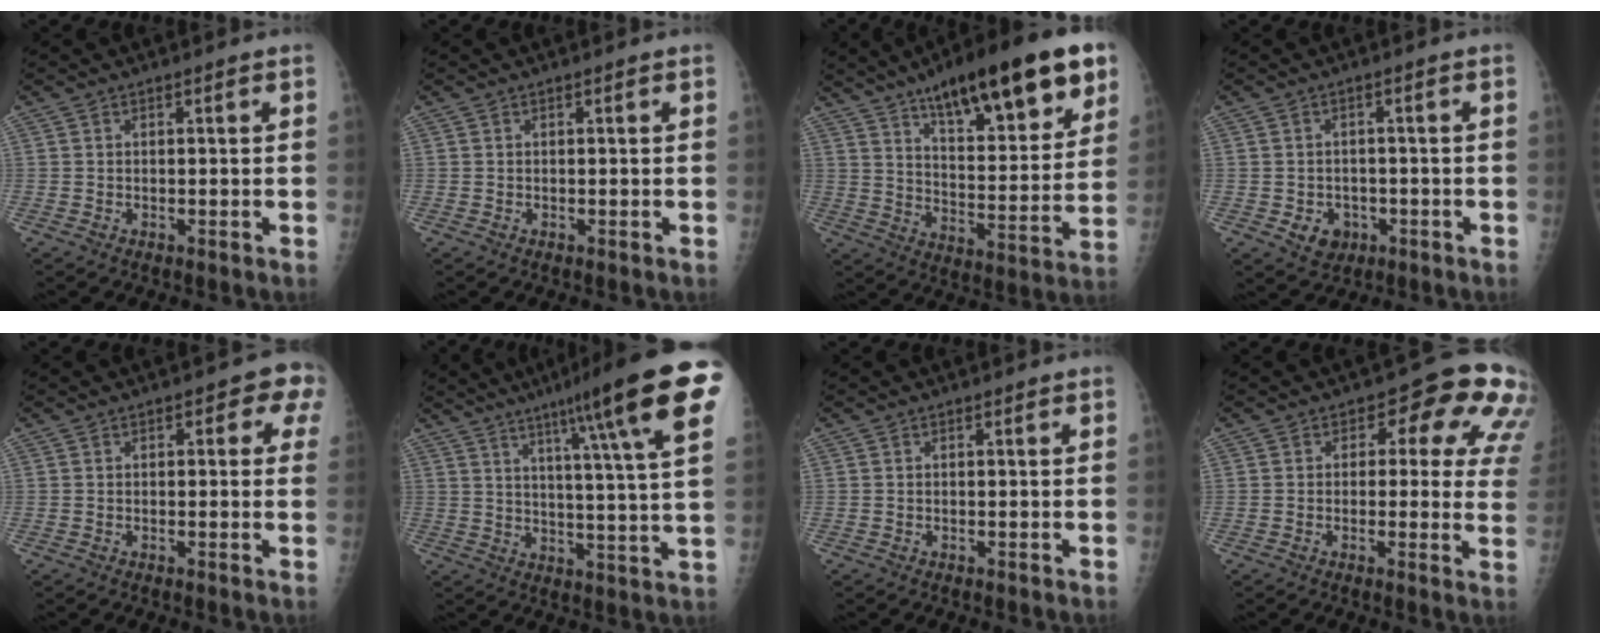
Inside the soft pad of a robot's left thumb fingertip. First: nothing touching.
{"total": 0.0}
{"total": 26.2, "force": [15.3, 7.7, 19.9], "torque": [-0.264, -0.037, 0.235]}
{"total": 4.6, "force": [-1.7, 3.8, 2.1], "torque": [-0.013, 0.012, -0.014]}
{"total": 4.7, "force": [1.6, 2.6, 3.6], "torque": [-0.003, 0.002, 0.006]}
{"total": 21.1, "force": [11.5, 1.4, 17.6], "torque": [-0.243, -0.025, 0.148]}
{"total": 0.0}
{"total": 13.0, "force": [5.0, 7.0, 9.7], "torque": [-0.059, -0.015, 0.036]}